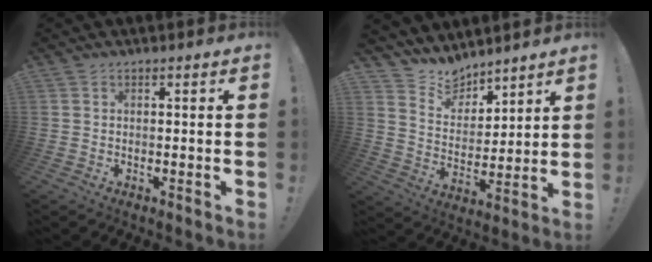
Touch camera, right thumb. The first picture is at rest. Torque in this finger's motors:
{"motor_torque": [0.43, 0.12, -0.50, 0.47, 0.04]}